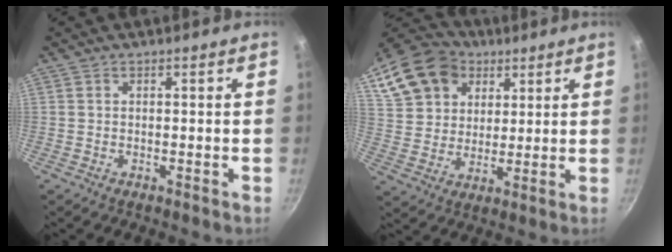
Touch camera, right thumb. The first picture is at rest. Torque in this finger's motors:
{"motor_torque": [-0.52, 1.10, 0.14, 0.10, 0.07]}